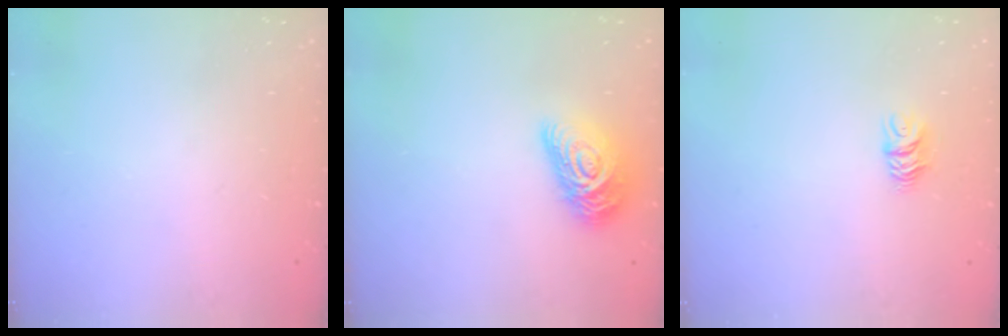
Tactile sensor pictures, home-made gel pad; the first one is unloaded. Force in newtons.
{"total": 13.4, "press": 13.4, "slide": 0.7}
{"total": 5.5, "press": 5.5, "slide": 0.2}